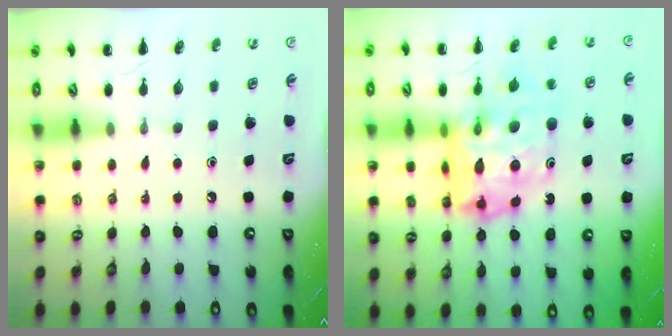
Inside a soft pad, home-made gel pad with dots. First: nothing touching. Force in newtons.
{"total": 17.2, "press": 16.4, "slide": 5.1}